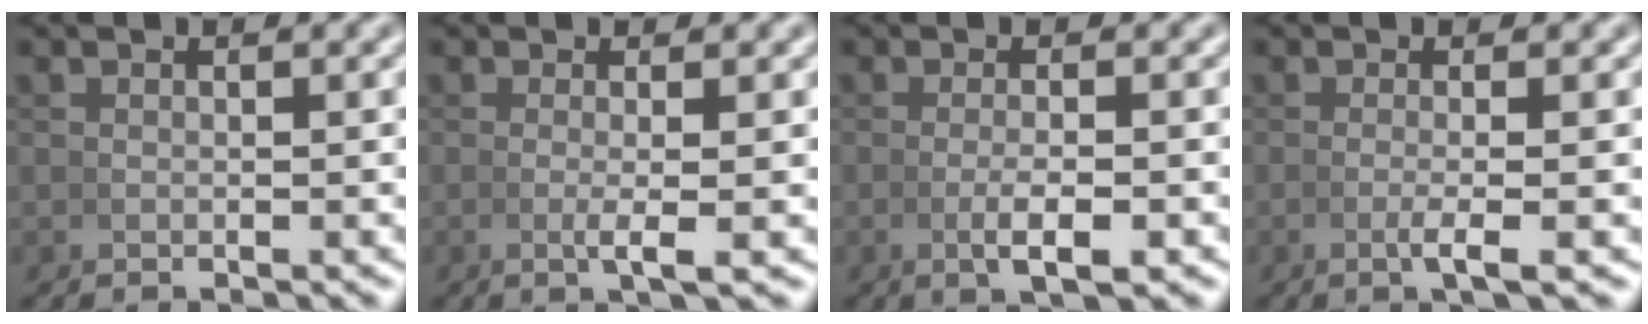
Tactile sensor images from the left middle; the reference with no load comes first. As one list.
[{"total": 1.8, "force": [-0.3, 0.1, 1.8], "torque": [-0.040, -0.009, -0.003]}, {"total": 2.9, "force": [-1.1, 0.7, 2.6], "torque": [-0.050, -0.005, -0.015]}, {"total": 2.0, "force": [-0.7, 0.1, 1.8], "torque": [-0.041, -0.007, -0.011]}]